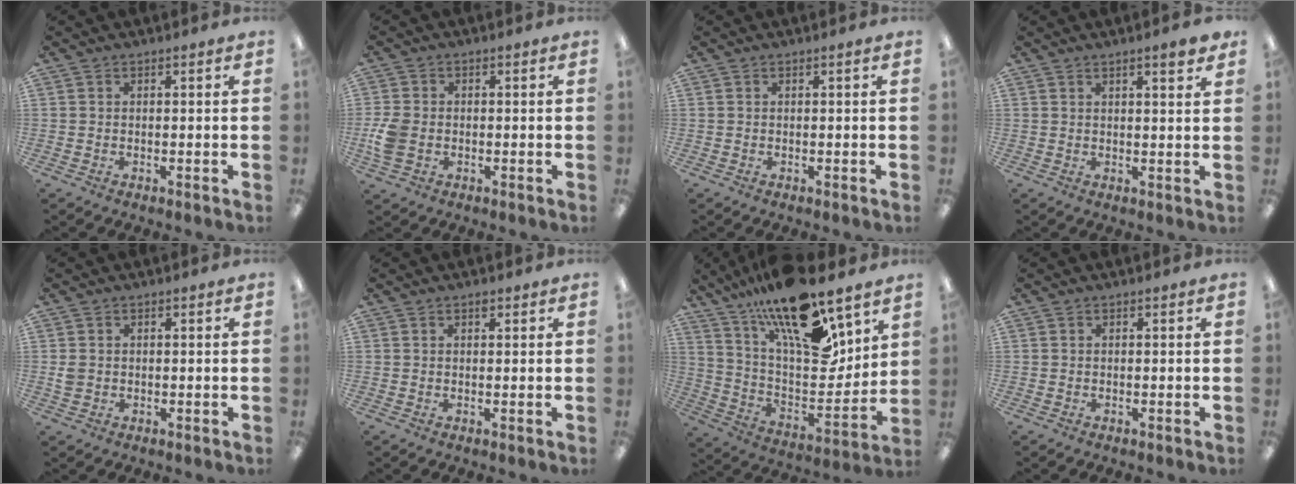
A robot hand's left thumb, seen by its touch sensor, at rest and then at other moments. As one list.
[{"total": 6.2, "force": [-1.1, 4.8, 3.7], "torque": [-0.072, 0.004, -0.019]}, {"total": 0.0}, {"total": 3.5, "force": [2.5, 0.4, 2.3], "torque": [-0.026, -0.011, 0.038]}, {"total": 2.2, "force": [0.0, 1.9, 1.0], "torque": [-0.010, 0.002, -0.002]}, {"total": 1.3, "force": [0.9, 0.7, 0.7], "torque": [0.002, -0.005, 0.012]}, {"total": 22.3, "force": [16.3, 7.2, 13.5], "torque": [-0.244, -0.105, 0.277]}, {"total": 0.0}]